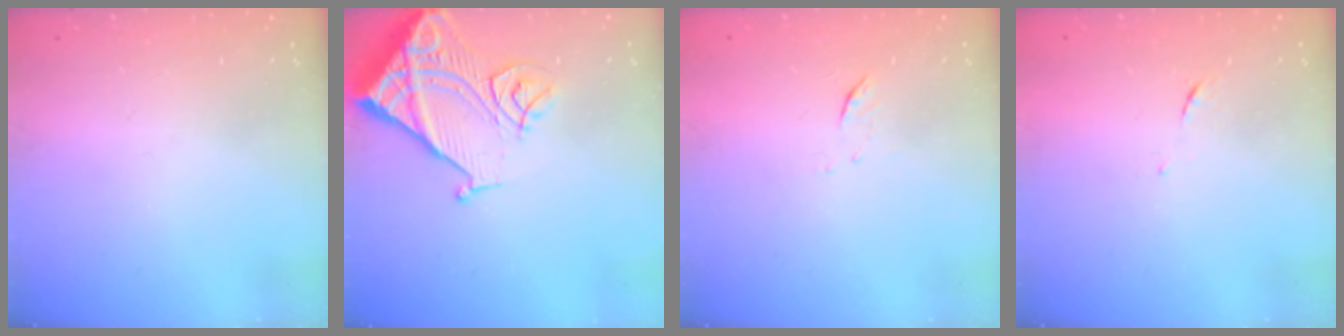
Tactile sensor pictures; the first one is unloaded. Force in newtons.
{"total": 15.0, "press": 14.9, "slide": 1.9}
{"total": 5.2, "press": 5.1, "slide": 0.7}
{"total": 5.1, "press": 5.1, "slide": 0.4}